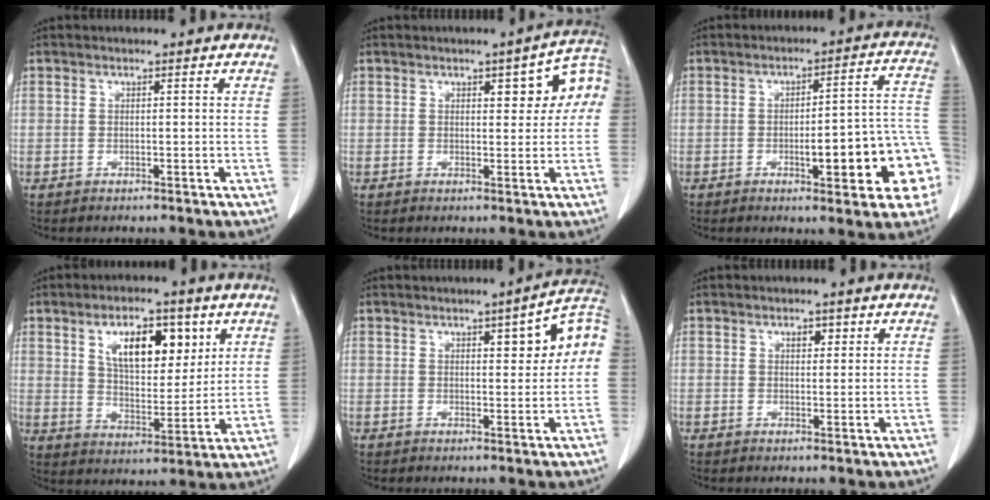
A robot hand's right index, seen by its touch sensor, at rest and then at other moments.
{"total": 7.0, "force": [1.6, 2.6, 6.3], "torque": [-0.070, 0.029, 0.017]}
{"total": 13.5, "force": [-4.1, 2.7, 12.6], "torque": [-0.125, 0.034, -0.046]}
{"total": 11.3, "force": [4.9, 5.2, 8.8], "torque": [-0.141, 0.012, 0.088]}
{"total": 7.0, "force": [1.4, 1.7, 6.6], "torque": [-0.082, 0.025, 0.013]}
{"total": 1.7, "force": [0.8, 0.9, 1.1], "torque": [-0.015, -0.001, 0.012]}